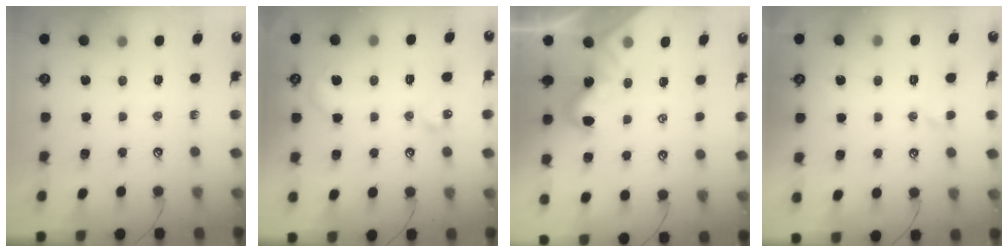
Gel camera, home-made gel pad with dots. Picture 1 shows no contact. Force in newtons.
{"total": 8.0, "press": 8.0, "slide": 0.1}
{"total": 1.8, "press": 1.8, "slide": 0.5}
{"total": 0.7, "press": 0.7, "slide": 0.1}